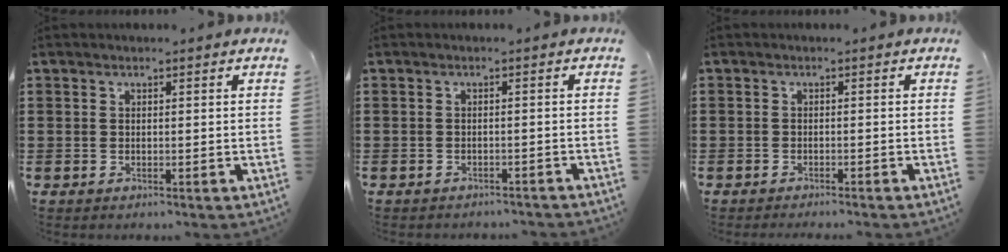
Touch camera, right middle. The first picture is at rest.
{"total": 1.1, "force": [-1.0, 0.2, 0.0], "torque": [-0.005, 0.000, -0.022]}
{"total": 1.3, "force": [-1.3, 0.0, -0.2], "torque": [0.000, 0.004, -0.029]}